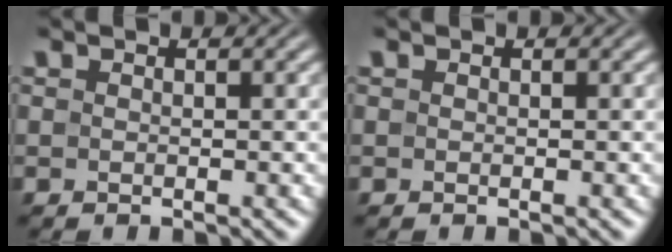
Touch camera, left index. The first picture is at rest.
{"total": 0.0}